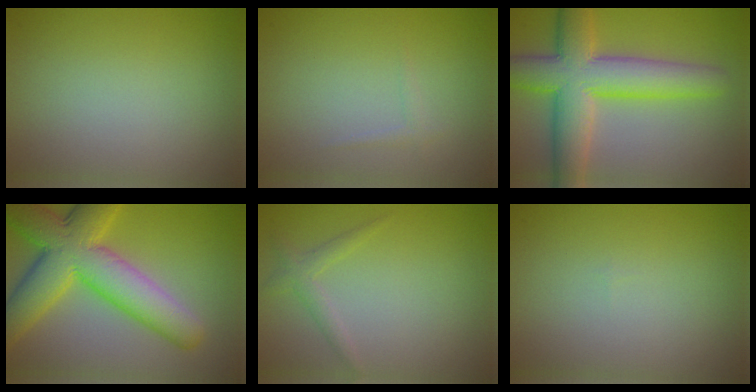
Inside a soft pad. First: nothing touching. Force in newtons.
{"total": 0.7, "press": 0.7, "slide": 0.0}
{"total": 9.0, "press": 9.0, "slide": 0.3}
{"total": 10.2, "press": 10.2, "slide": 0.2}
{"total": 1.5, "press": 1.5, "slide": 0.1}
{"total": 0.0}